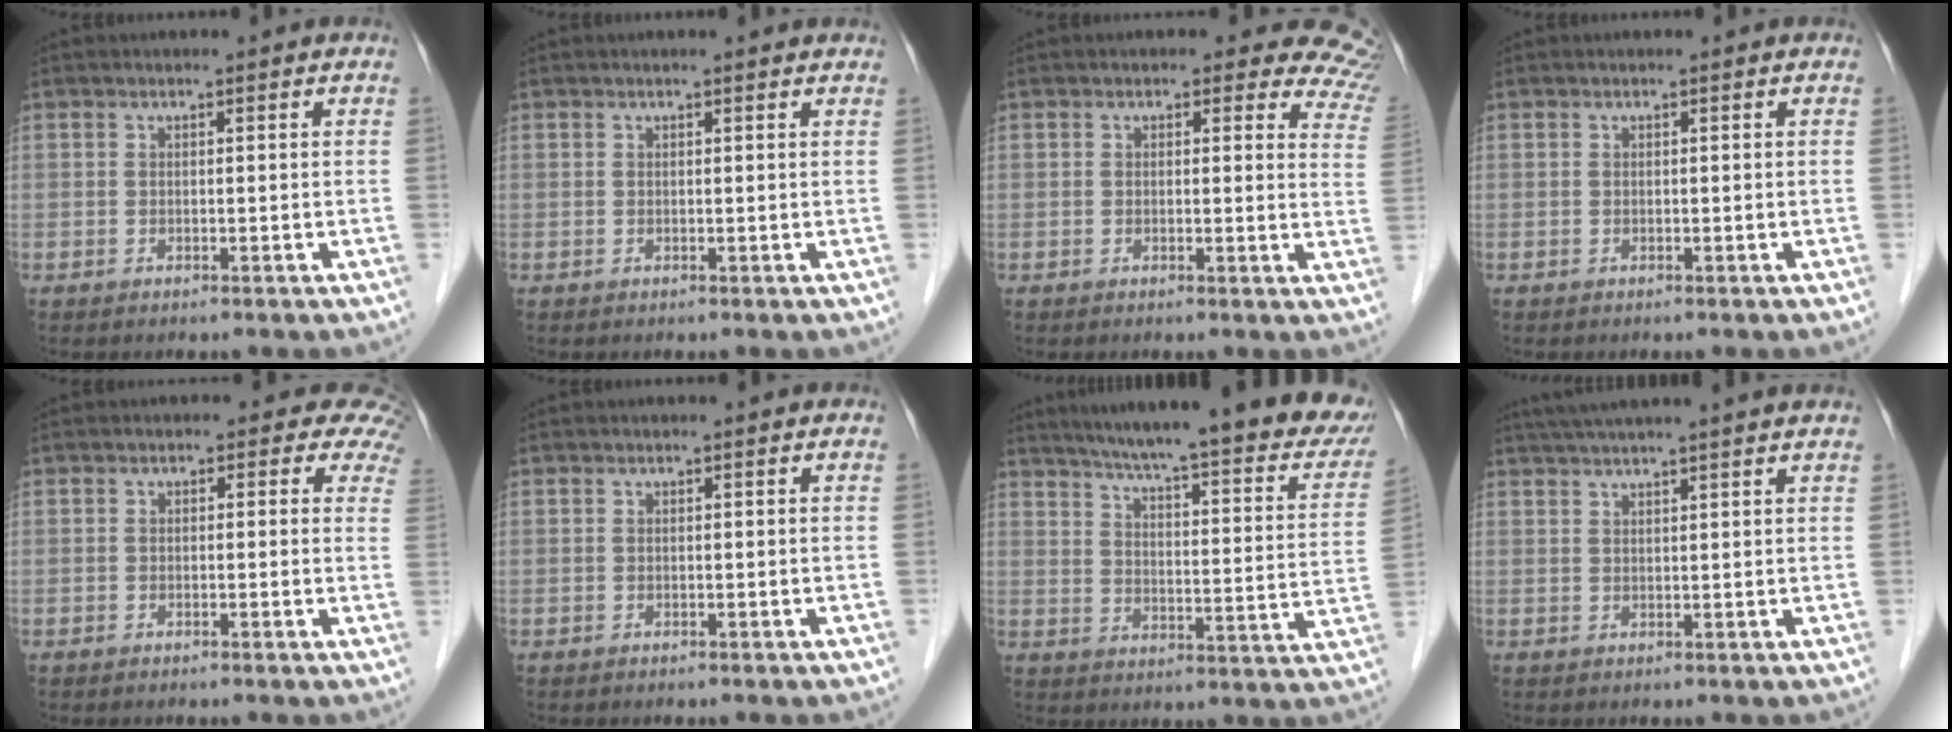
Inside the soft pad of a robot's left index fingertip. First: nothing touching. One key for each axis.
{"total": 1.5, "fx": 1.4, "fy": 0.1, "fz": 0.6, "tx": -0.013, "ty": 0.003, "tz": 0.010}
{"total": 9.7, "fx": 8.4, "fy": 4.1, "fz": 2.5, "tx": 0.021, "ty": -0.032, "tz": 0.044}
{"total": 0.0}
{"total": 4.8, "fx": 3.3, "fy": 3.0, "fz": 1.8, "tx": 0.002, "ty": 0.000, "tz": 0.003}
{"total": 0.0}
{"total": 28.1, "fx": 23.0, "fy": 3.7, "fz": 15.7, "tx": -0.217, "ty": -0.040, "tz": 0.281}
{"total": 9.6, "fx": 8.2, "fy": -0.9, "fz": 4.8, "tx": -0.079, "ty": 0.034, "tz": 0.106}